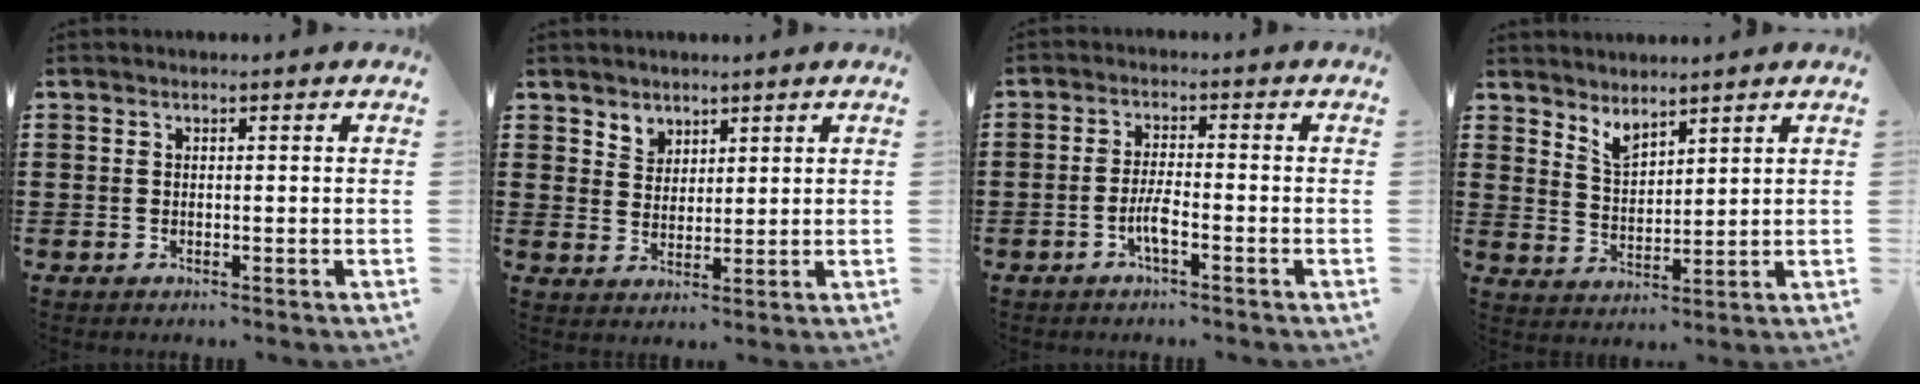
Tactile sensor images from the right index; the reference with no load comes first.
{"total": 3.2, "force": [2.5, 2.1, 0.0], "torque": [-0.012, 0.004, 0.047]}
{"total": 3.6, "force": [-1.7, 0.5, 3.2], "torque": [-0.077, -0.008, -0.036]}
{"total": 3.2, "force": [3.1, 0.7, 0.5], "torque": [-0.021, -0.005, 0.059]}